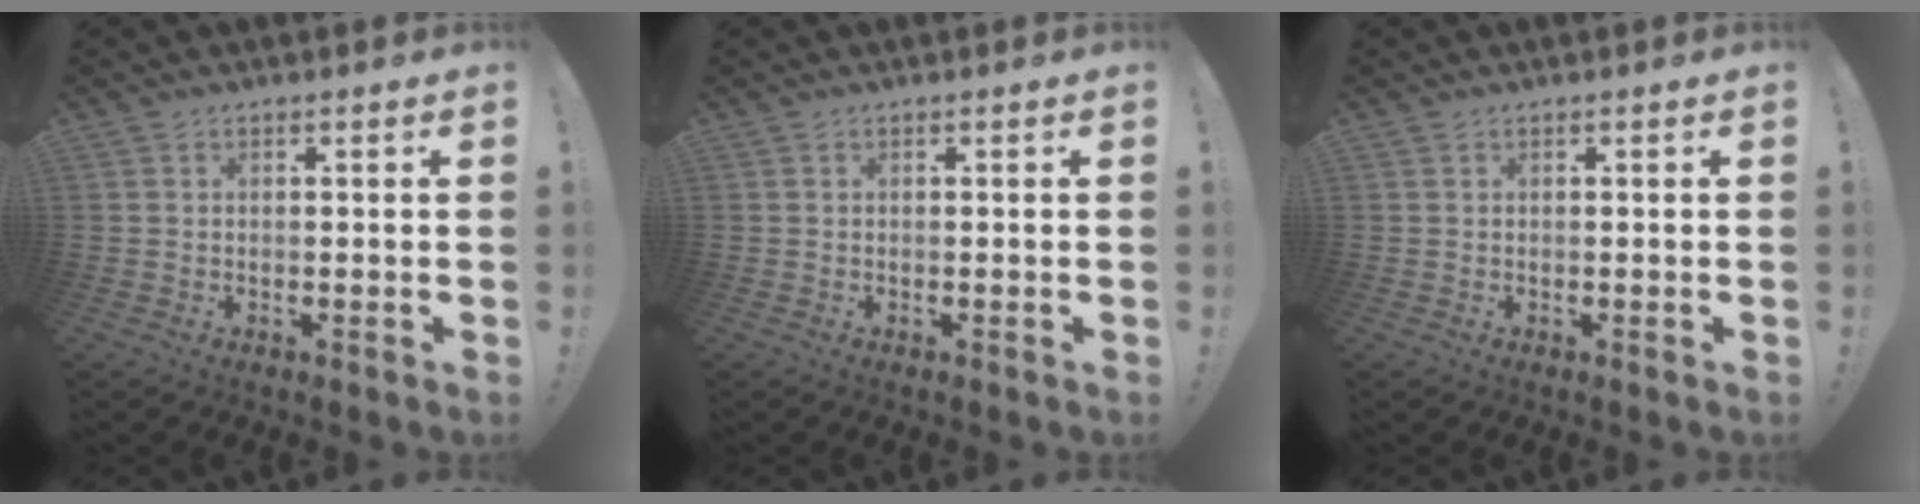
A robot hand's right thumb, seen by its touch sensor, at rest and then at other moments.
{"total": 0.0}
{"total": 0.0}